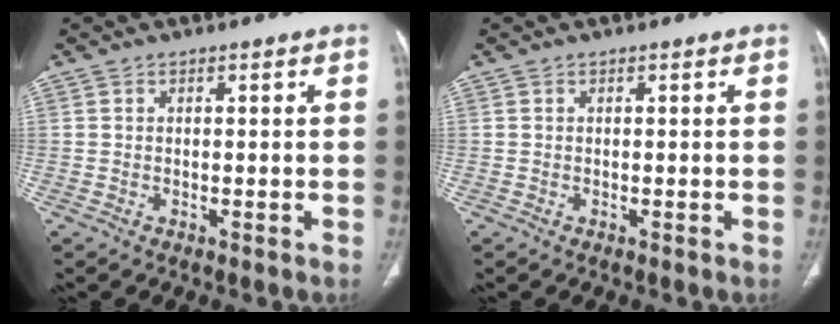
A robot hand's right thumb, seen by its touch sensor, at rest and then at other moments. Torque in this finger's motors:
{"motor_torque": [0.00, -0.02, 0.03, 0.02, 0.00]}